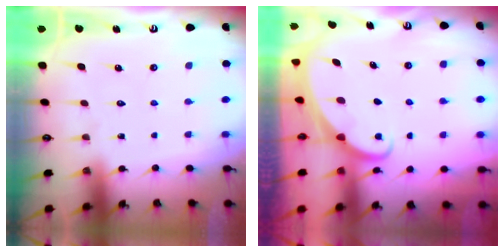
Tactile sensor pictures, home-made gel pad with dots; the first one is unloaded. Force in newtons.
{"total": 1.6, "press": 1.6, "slide": 0.1}